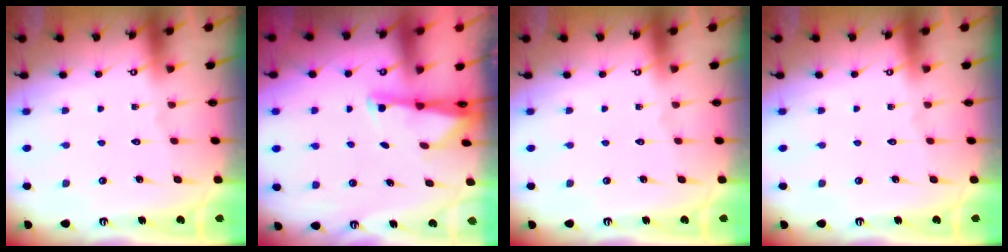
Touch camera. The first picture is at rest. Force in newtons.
{"total": 1.9, "press": 1.9, "slide": 0.4}
{"total": 0.0}
{"total": 0.0}